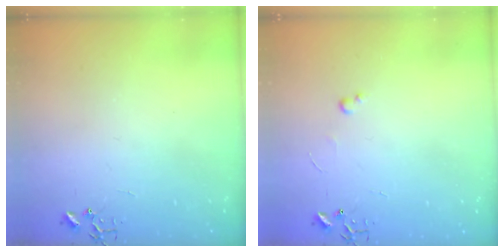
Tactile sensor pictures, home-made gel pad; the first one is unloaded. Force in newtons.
{"total": 2.6, "press": 2.6, "slide": 0.4}